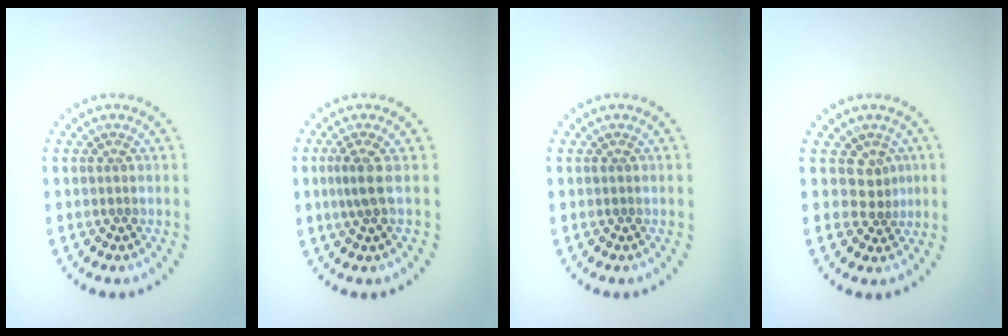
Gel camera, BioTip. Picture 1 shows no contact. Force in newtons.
{"total": 1.8, "press": 1.3, "slide": 1.1}
{"total": 0.0}
{"total": 1.9, "press": 1.2, "slide": 1.5}